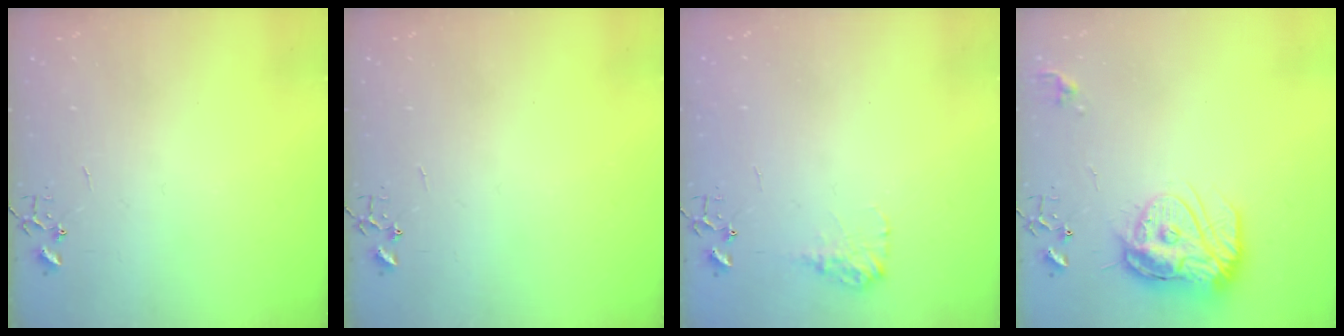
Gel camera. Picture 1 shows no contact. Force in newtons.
{"total": 0.0}
{"total": 9.6, "press": 9.6, "slide": 0.3}
{"total": 17.0, "press": 16.9, "slide": 1.4}